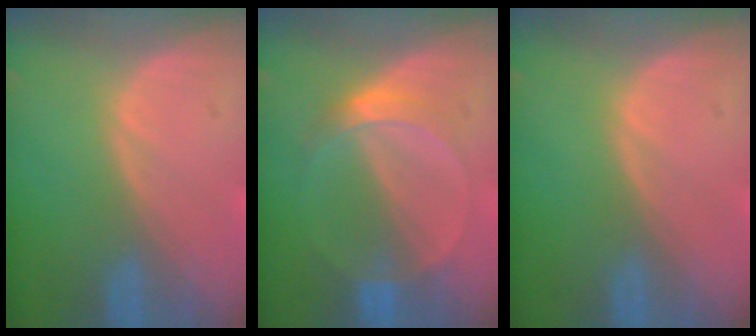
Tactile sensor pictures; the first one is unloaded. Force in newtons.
{"total": 5.0, "press": 4.6, "slide": 2.0}
{"total": 0.0}